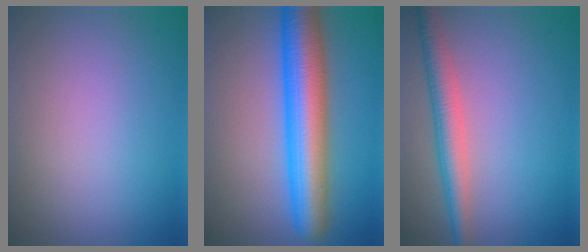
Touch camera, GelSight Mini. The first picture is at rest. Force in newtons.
{"total": 8.9, "press": 8.9, "slide": 0.2}
{"total": 4.0, "press": 4.0, "slide": 0.1}